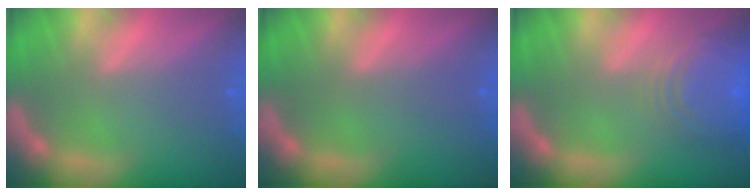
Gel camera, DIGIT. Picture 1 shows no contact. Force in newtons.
{"total": 0.0}
{"total": 9.1}